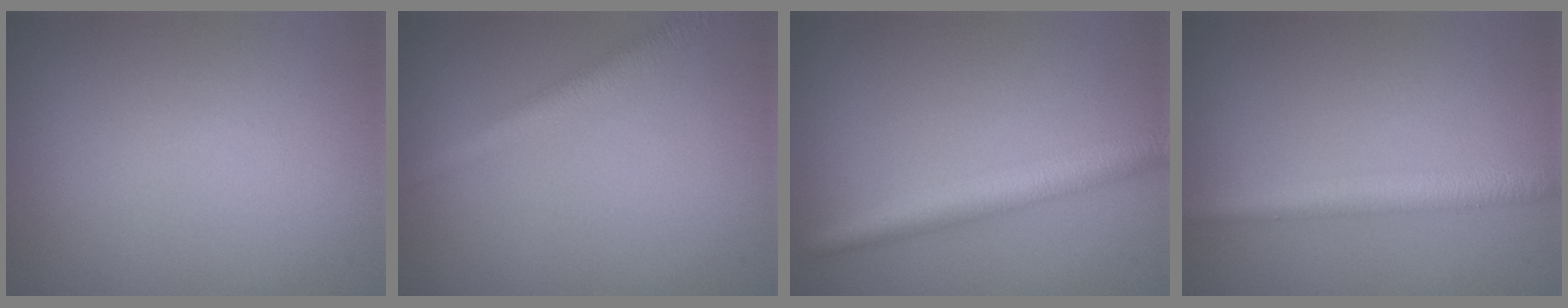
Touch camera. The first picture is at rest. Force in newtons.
{"total": 2.7, "press": 2.7, "slide": 0.1}
{"total": 3.9, "press": 3.9, "slide": 0.1}
{"total": 3.3, "press": 3.3, "slide": 0.1}